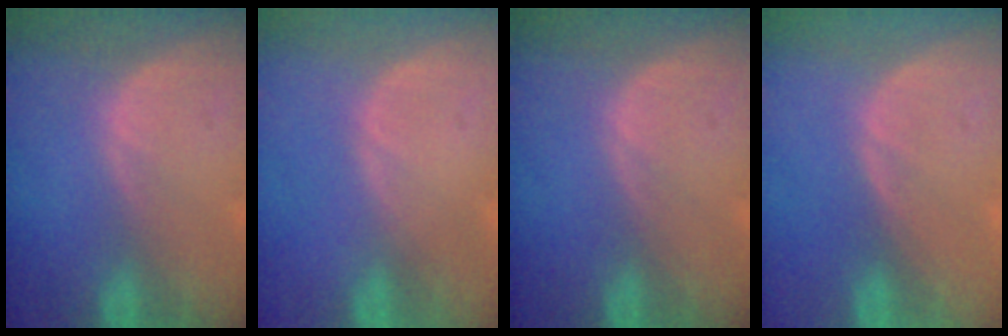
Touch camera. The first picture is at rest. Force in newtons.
{"total": 0.0}
{"total": 0.0}
{"total": 0.0}